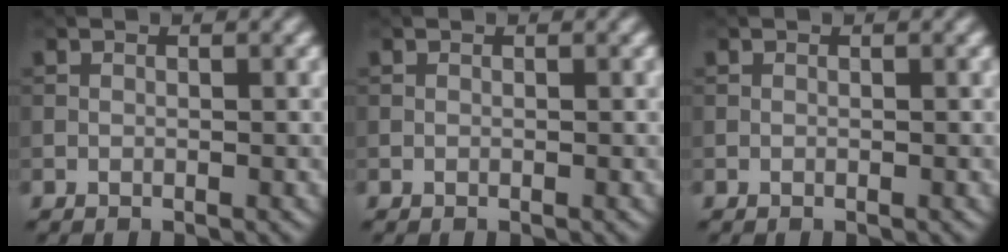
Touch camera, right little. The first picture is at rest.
{"total": 0.0}
{"total": 0.0}